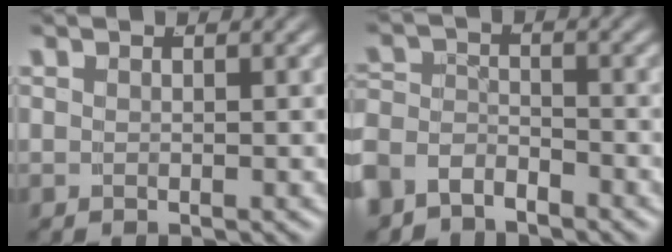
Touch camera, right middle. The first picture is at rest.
{"total": 4.7, "force": [-3.3, 3.1, 1.2], "torque": [-0.036, -0.020, -0.055]}